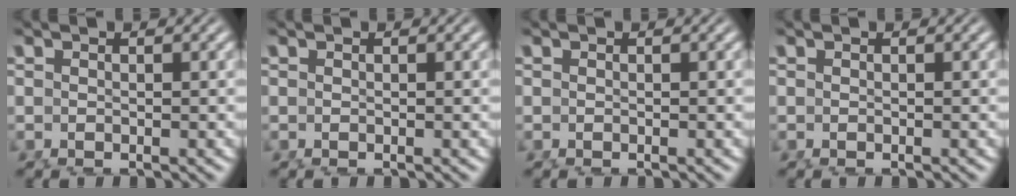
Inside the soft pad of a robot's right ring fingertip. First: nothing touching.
{"total": 0.0}
{"total": 0.0}
{"total": 0.0}